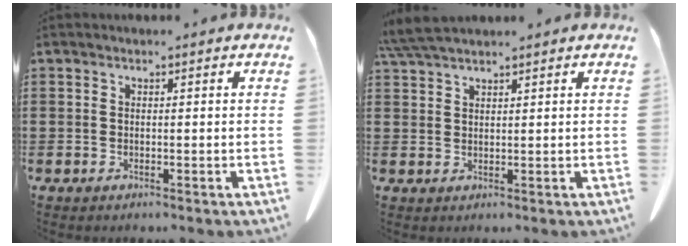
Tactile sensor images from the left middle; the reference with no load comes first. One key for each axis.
{"total": 4.1, "fx": 3.5, "fy": 0.4, "fz": 2.1, "tx": -0.050, "ty": -0.002, "tz": 0.068}